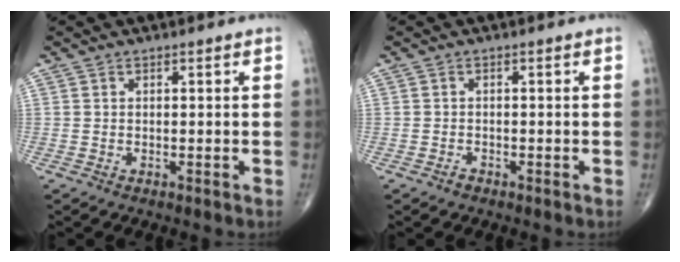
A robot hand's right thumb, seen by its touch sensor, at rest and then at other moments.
{"total": 0.9, "force": [-0.7, 0.5, 0.2], "torque": [-0.003, 0.001, -0.015]}